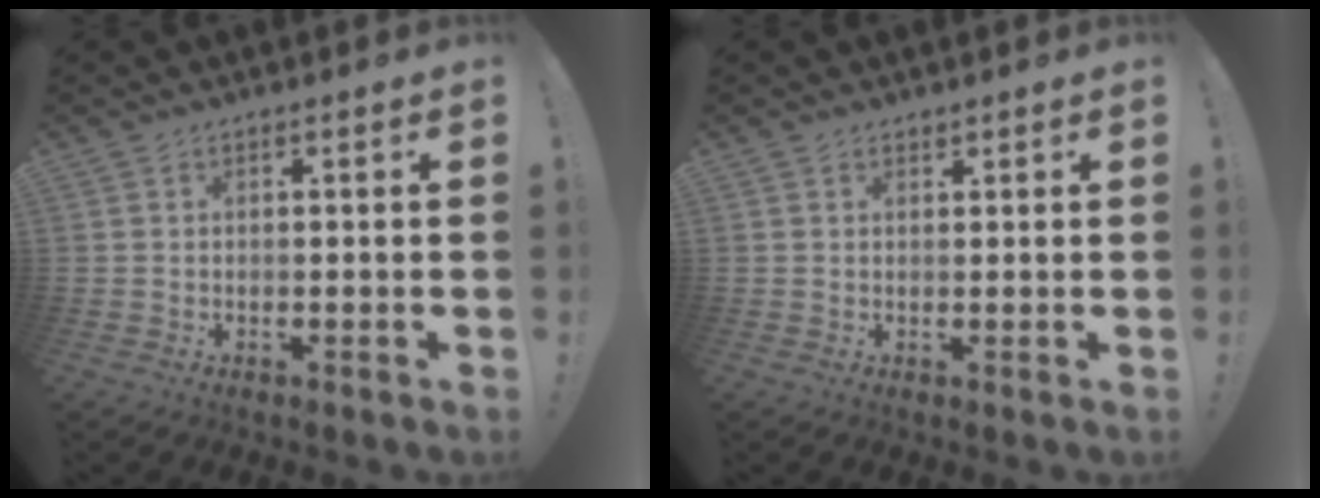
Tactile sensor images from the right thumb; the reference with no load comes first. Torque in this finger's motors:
{"motor_torque": [-0.16, 0.16, 0.07, -0.16, 0.00]}